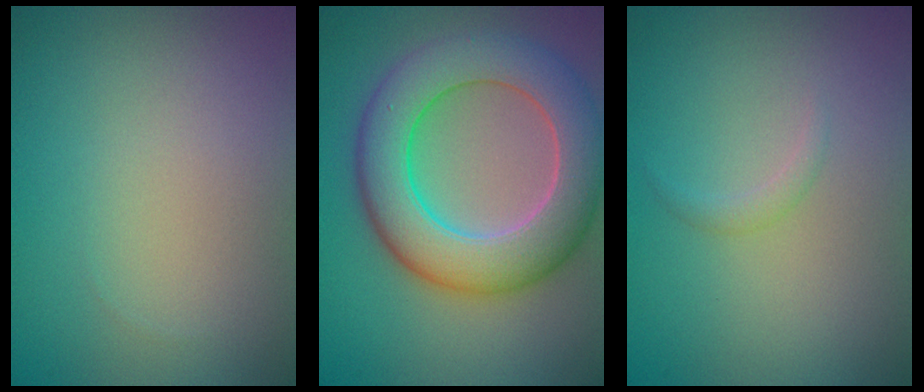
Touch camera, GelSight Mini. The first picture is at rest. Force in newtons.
{"total": 9.2, "press": 9.2, "slide": 0.6}
{"total": 0.8, "press": 0.8, "slide": 0.1}